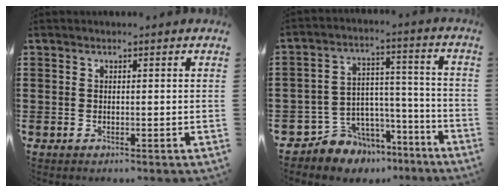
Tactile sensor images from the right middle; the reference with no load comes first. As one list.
[{"total": 6.6, "force": [-5.4, 3.6, -0.4], "torque": [-0.009, 0.015, -0.105]}]